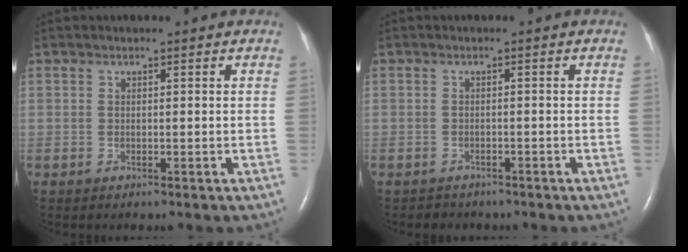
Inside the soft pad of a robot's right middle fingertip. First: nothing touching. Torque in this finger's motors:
{"motor_torque": [0.18, -0.15, -0.04, 0.00]}